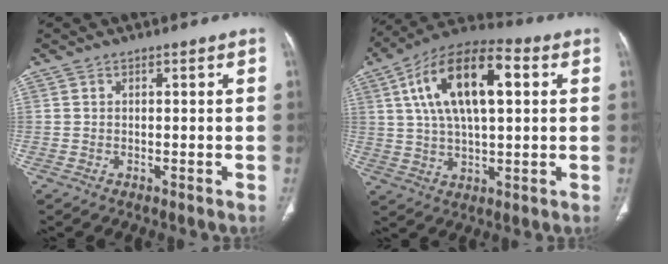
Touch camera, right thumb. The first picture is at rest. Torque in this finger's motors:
{"motor_torque": [-0.92, 2.02, 0.21, 0.32, 0.52]}